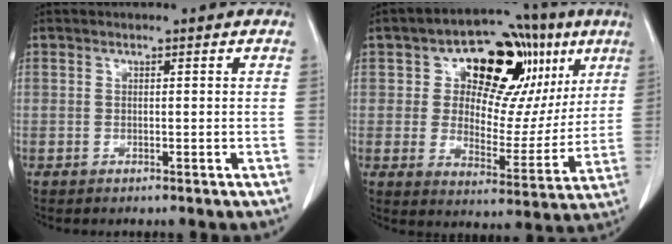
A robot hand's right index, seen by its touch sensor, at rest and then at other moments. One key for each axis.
{"total": 17.4, "fx": 7.4, "fy": 10.4, "fz": 11.8, "tx": -0.136, "ty": 0.037, "tz": 0.110}